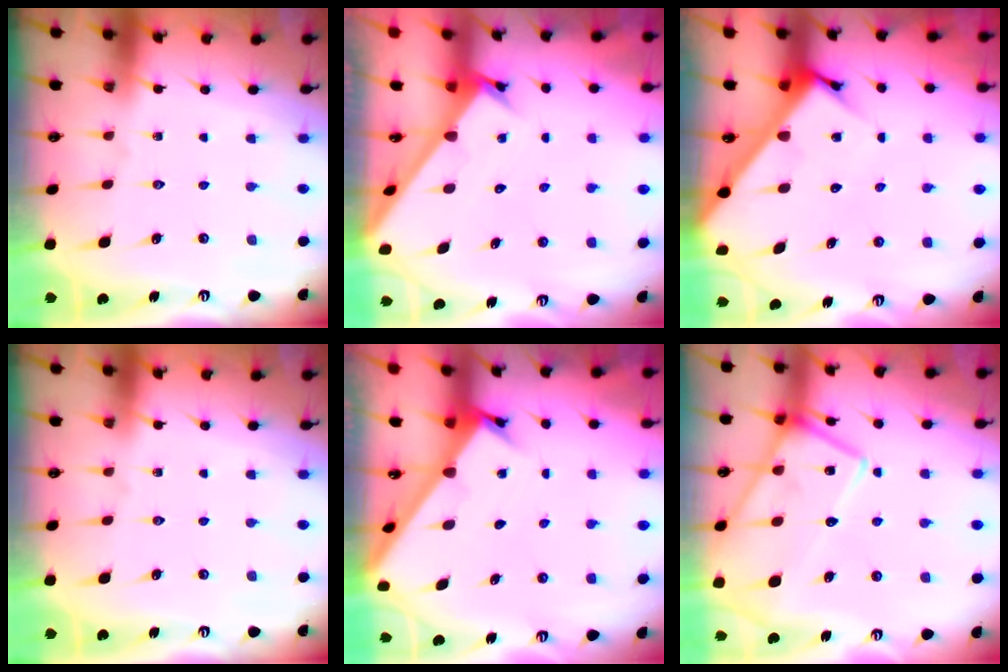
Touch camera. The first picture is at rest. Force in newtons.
{"total": 2.8, "press": 2.8, "slide": 0.3}
{"total": 5.5, "press": 5.5, "slide": 0.5}
{"total": 0.0}
{"total": 2.5, "press": 2.5, "slide": 0.3}
{"total": 17.0, "press": 17.0, "slide": 1.4}